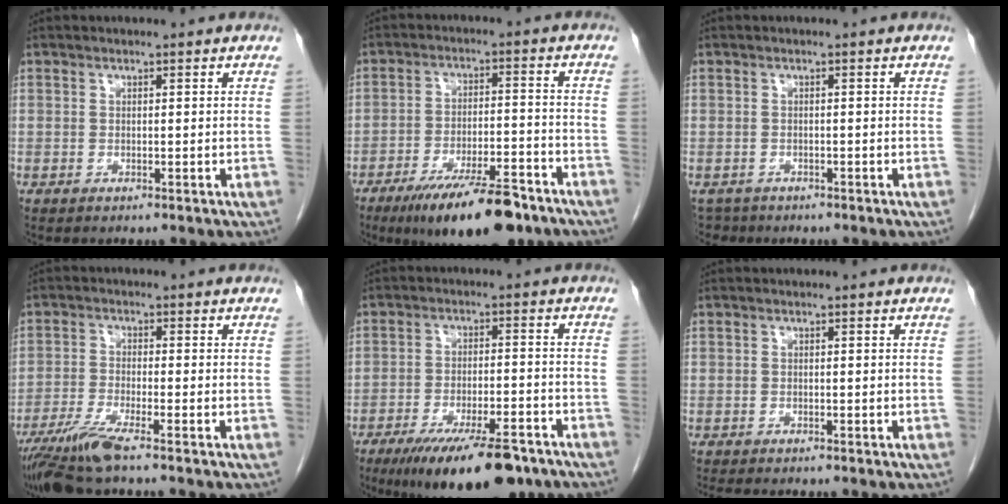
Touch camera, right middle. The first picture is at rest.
{"total": 14.4, "force": [-10.4, 3.1, 9.4], "torque": [-0.136, -0.012, -0.169]}
{"total": 2.7, "force": [-2.2, 1.5, -0.2], "torque": [-0.001, 0.000, -0.037]}
{"total": 6.7, "force": [-5.0, -0.4, 4.4], "torque": [-0.086, -0.024, -0.098]}
{"total": 15.4, "force": [-11.2, 3.5, 9.9], "torque": [-0.134, -0.017, -0.175]}
{"total": 3.2, "force": [-2.8, 0.6, 1.5], "torque": [-0.021, -0.008, -0.040]}